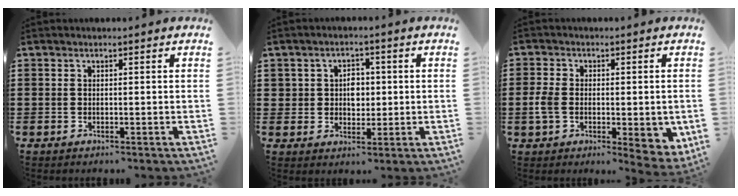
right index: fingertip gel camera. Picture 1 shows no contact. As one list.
[{"total": 3.8, "force": [0.1, 3.1, 2.1], "torque": [-0.051, 0.010, -0.002]}, {"total": 6.0, "force": [-0.9, 3.3, 5.0], "torque": [-0.109, 0.000, -0.019]}]